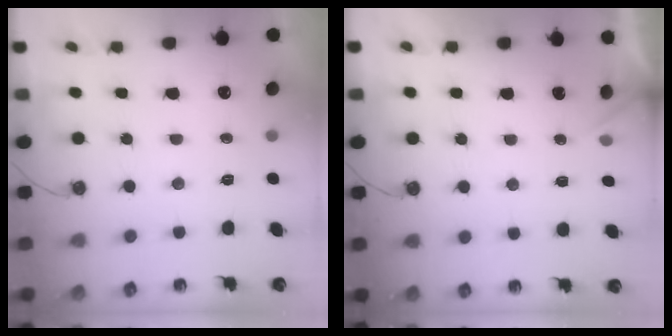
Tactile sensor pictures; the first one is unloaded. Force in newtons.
{"total": 3.1, "press": 3.1, "slide": 0.2}